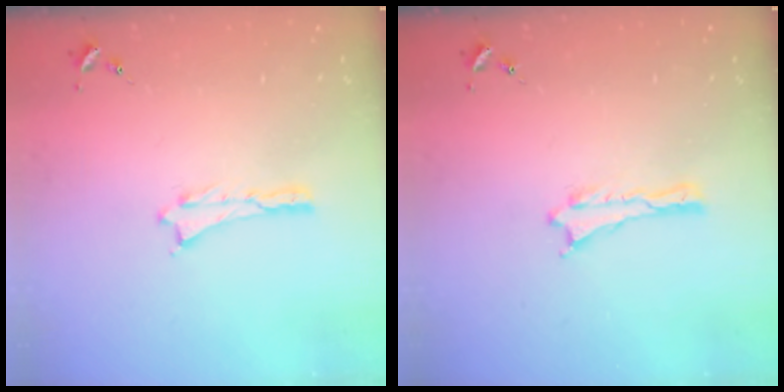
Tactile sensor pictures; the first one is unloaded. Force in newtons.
{"total": 0.0}